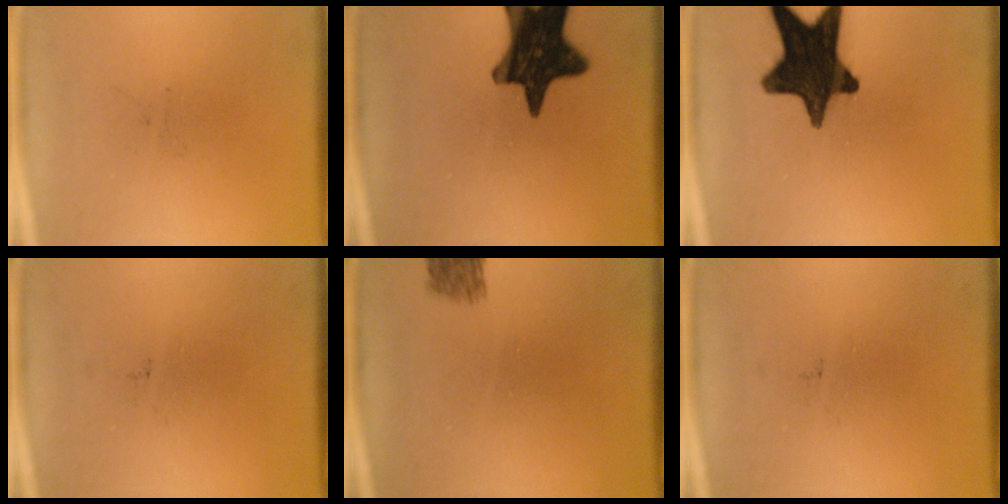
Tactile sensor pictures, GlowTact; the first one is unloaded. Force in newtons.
{"total": 15.6}
{"total": 15.8}
{"total": 0.0}
{"total": 2.5}
{"total": 0.0}